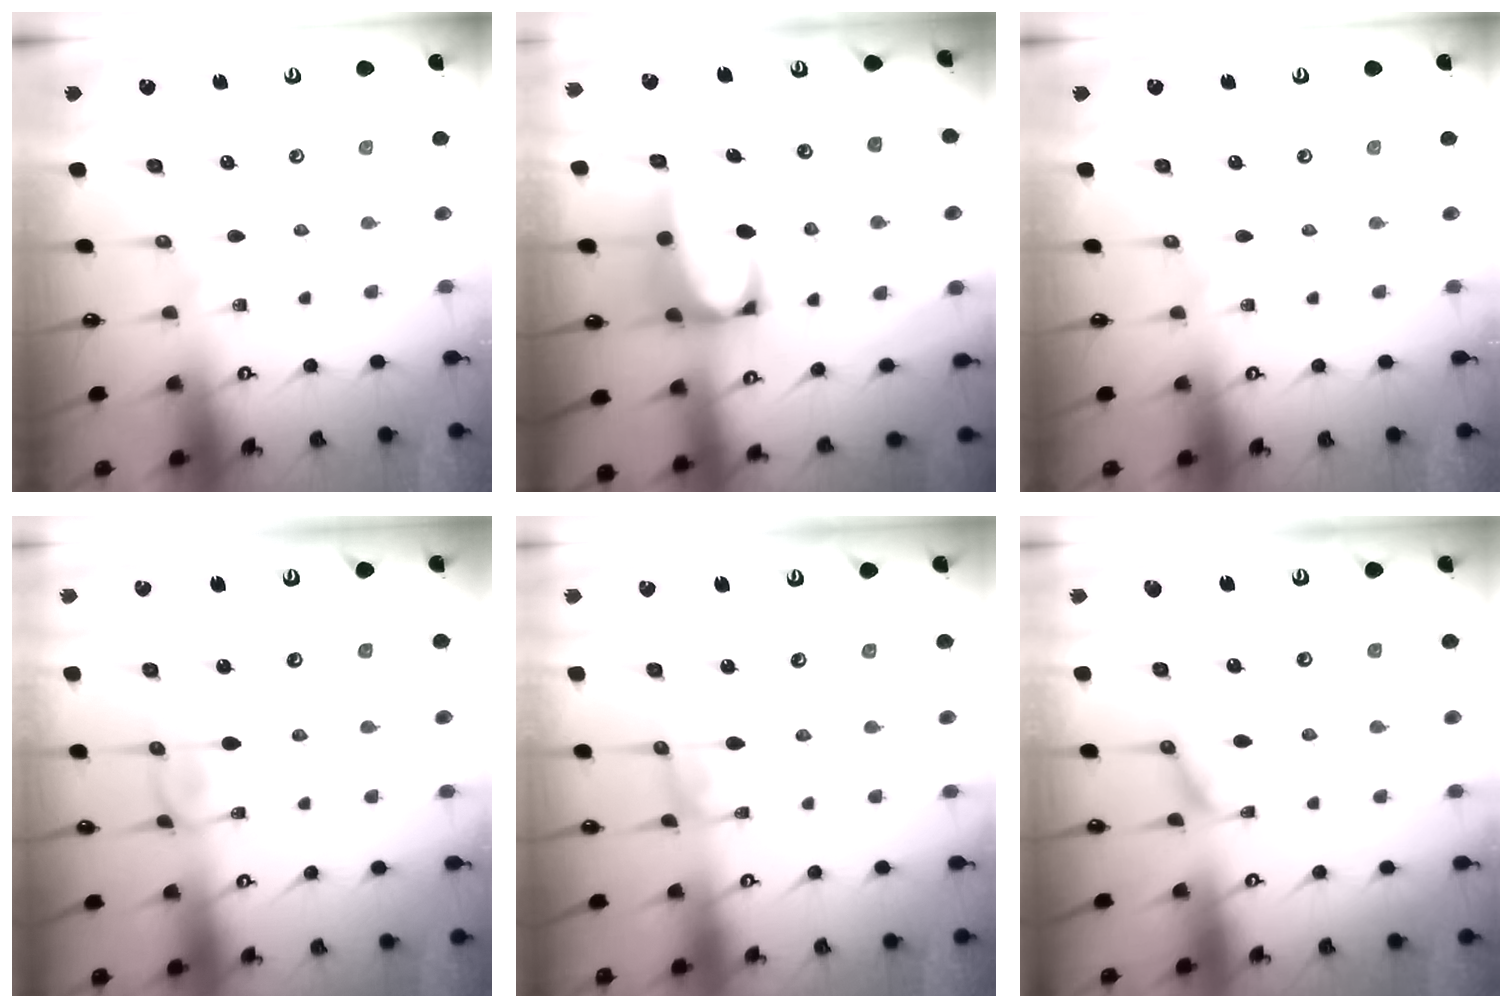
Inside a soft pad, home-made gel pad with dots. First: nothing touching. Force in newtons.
{"total": 4.7, "press": 4.5, "slide": 1.3}
{"total": 0.0}
{"total": 3.8, "press": 3.8, "slide": 0.1}
{"total": 1.6, "press": 1.6, "slide": 0.1}
{"total": 1.8, "press": 1.7, "slide": 0.6}